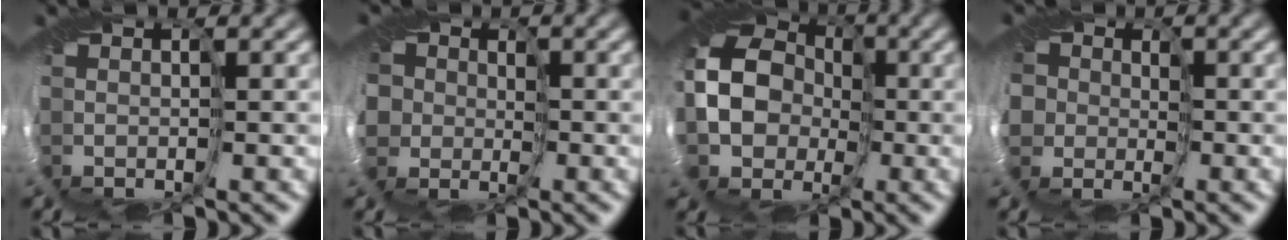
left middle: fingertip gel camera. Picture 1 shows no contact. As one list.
[{"total": 4.6, "force": [0.0, 4.5, 1.2], "torque": [-0.019, 0.000, -0.040]}, {"total": 9.4, "force": [-2.1, 8.0, 4.6], "torque": [-0.080, -0.021, -0.068]}, {"total": 4.4, "force": [0.2, 4.3, 0.9], "torque": [-0.013, -0.002, -0.027]}]